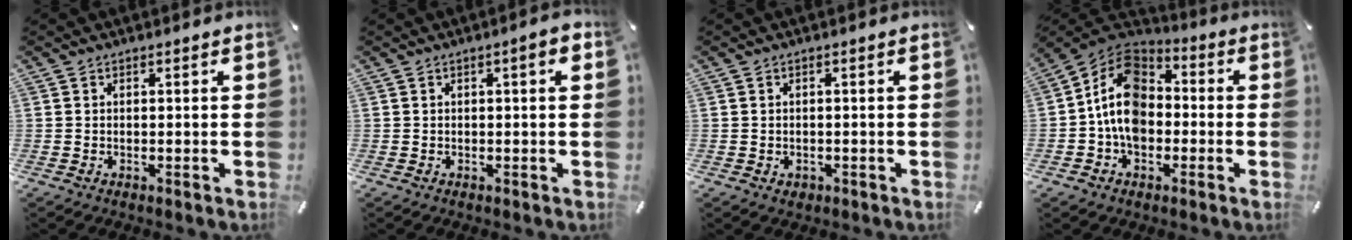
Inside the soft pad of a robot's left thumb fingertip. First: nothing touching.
{"total": 3.1, "force": [0.7, 0.8, 2.9], "torque": [-0.040, 0.001, 0.007]}
{"total": 1.2, "force": [-0.3, 1.1, 0.4], "torque": [-0.008, 0.004, -0.008]}
{"total": 12.4, "force": [-2.1, 9.7, 7.4], "torque": [-0.158, 0.018, -0.043]}